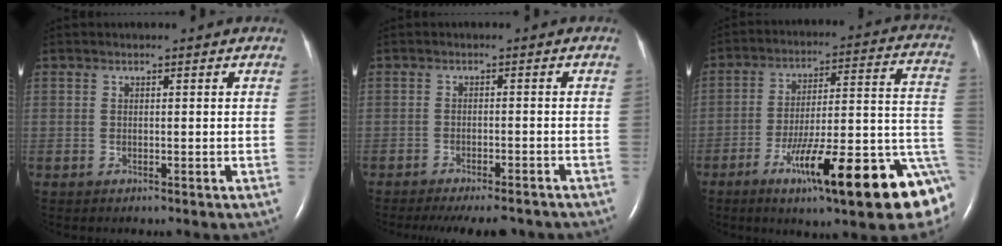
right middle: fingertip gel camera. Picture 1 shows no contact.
{"total": 10.7, "force": [-9.4, 2.0, 4.5], "torque": [-0.059, -0.011, -0.119]}
{"total": 21.0, "force": [-10.7, 2.1, 17.9], "torque": [-0.171, 0.002, -0.159]}